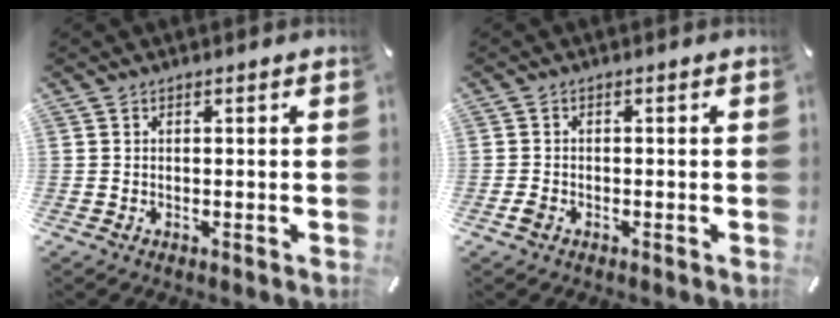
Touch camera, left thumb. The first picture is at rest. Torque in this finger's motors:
{"motor_torque": [-0.25, 0.50, 0.01, -0.08, 0.03]}